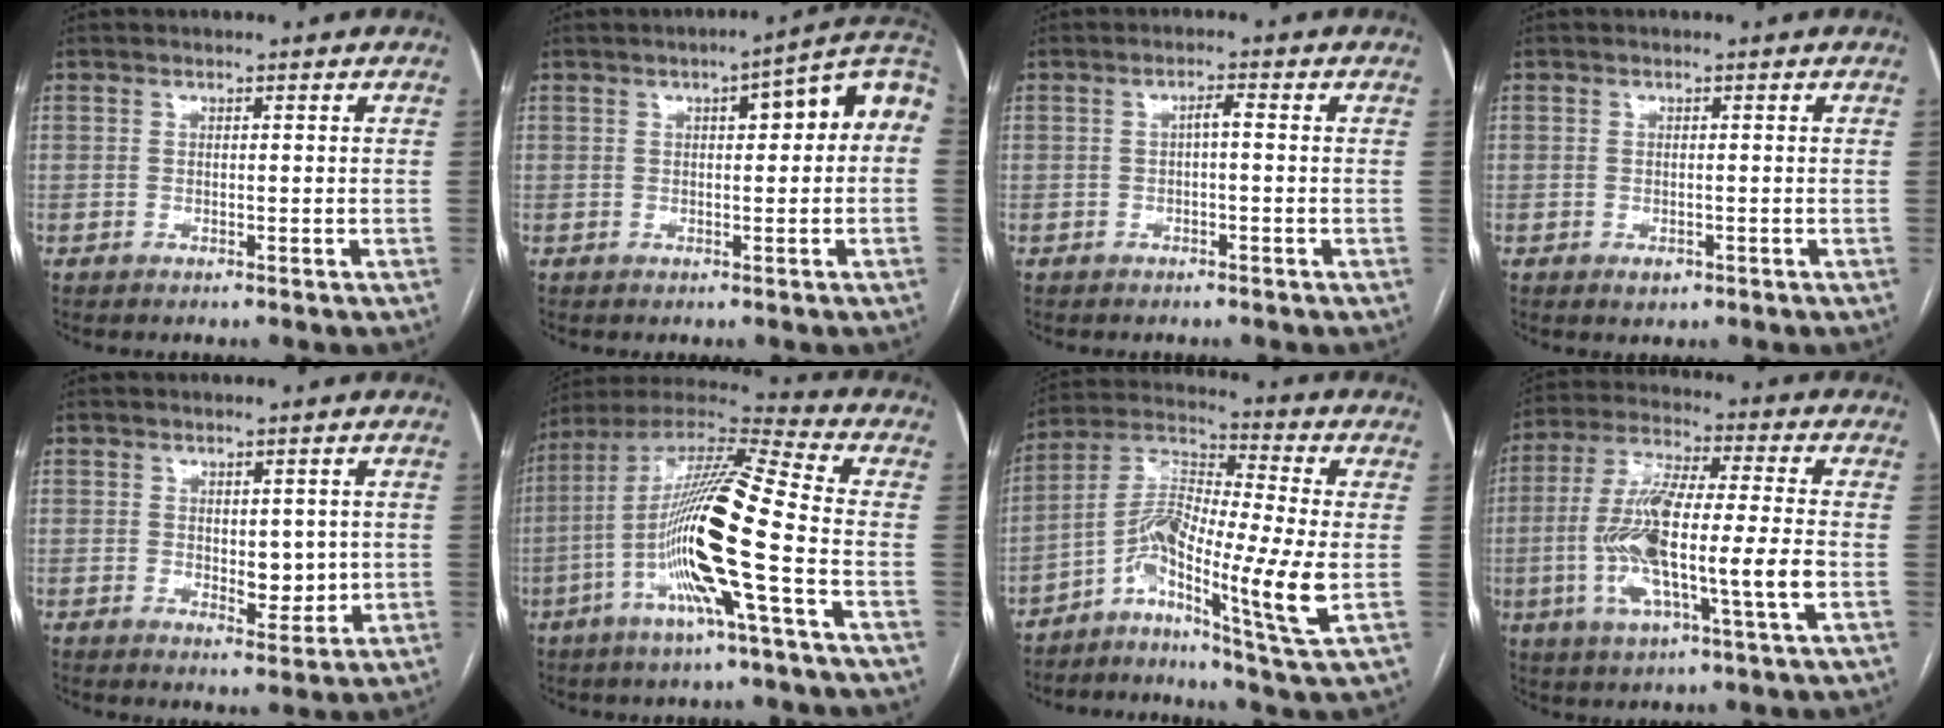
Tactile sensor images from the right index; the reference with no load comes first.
{"total": 9.3, "force": [1.9, 2.1, 8.8], "torque": [-0.117, 0.038, 0.017]}
{"total": 1.6, "force": [-0.1, 0.3, 1.6], "torque": [-0.026, 0.005, -0.003]}
{"total": 1.5, "force": [-0.7, 1.2, 0.7], "torque": [-0.006, 0.002, -0.004]}
{"total": 4.2, "force": [0.6, 2.5, 3.4], "torque": [-0.036, -0.006, 0.018]}
{"total": 17.7, "force": [-4.7, -0.4, 17.1], "torque": [-0.327, -0.001, -0.099]}
{"total": 12.9, "force": [-4.0, 0.4, 12.2], "torque": [-0.247, 0.007, -0.086]}
{"total": 15.4, "force": [-2.6, 1.5, 15.1], "torque": [-0.296, 0.000, -0.050]}